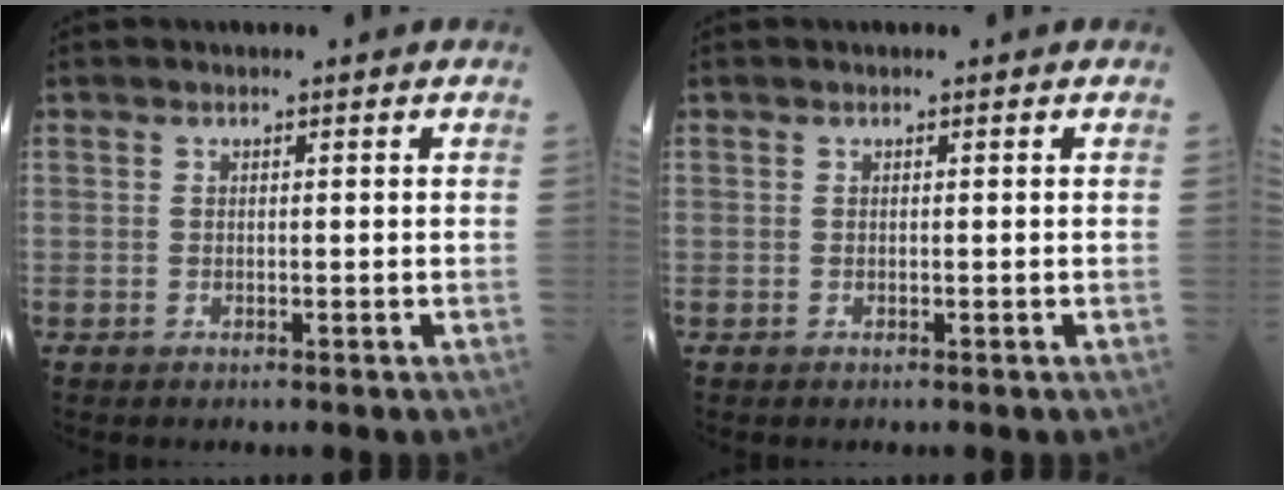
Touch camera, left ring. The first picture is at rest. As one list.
[{"total": 0.0}]